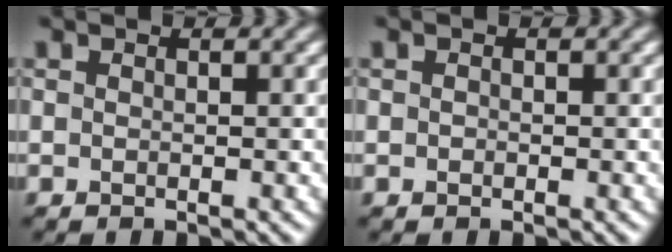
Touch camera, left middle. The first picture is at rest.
{"total": 0.0}